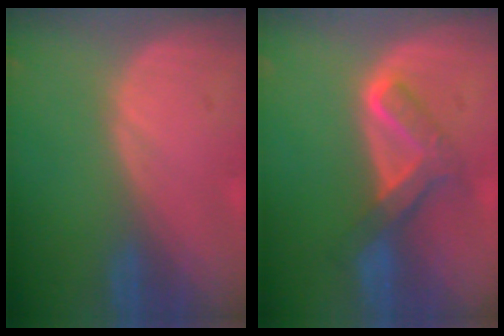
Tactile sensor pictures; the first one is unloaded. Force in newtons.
{"total": 5.7, "press": 5.6, "slide": 1.2}